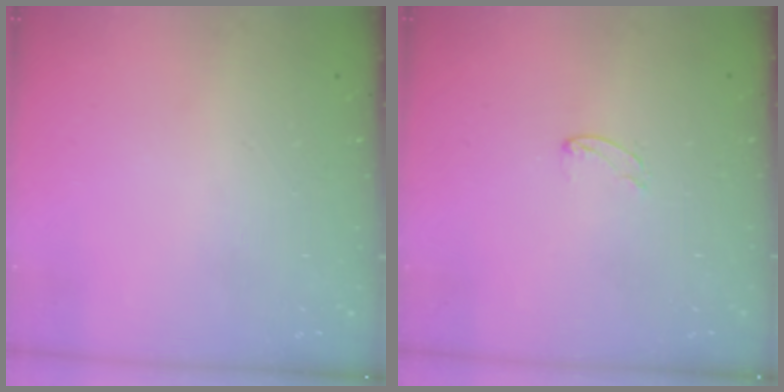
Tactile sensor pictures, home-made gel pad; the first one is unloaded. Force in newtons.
{"total": 3.6, "press": 3.6, "slide": 0.3}